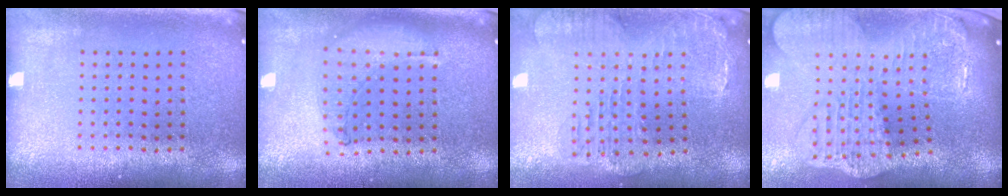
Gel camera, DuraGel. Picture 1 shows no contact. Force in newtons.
{"total": 1.0, "press": 1.0, "slide": 0.2}
{"total": 1.6, "press": 1.5, "slide": 0.5}
{"total": 4.4, "press": 3.3, "slide": 2.9}